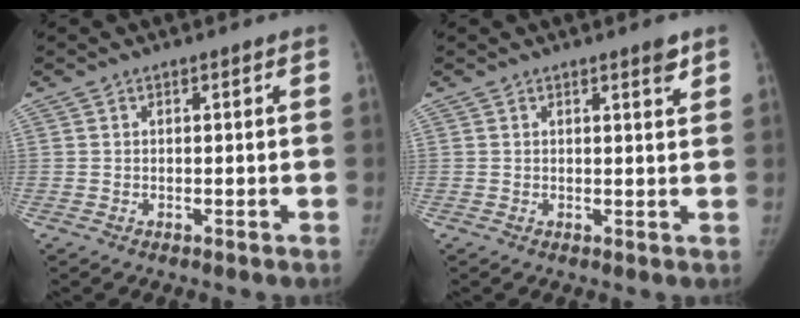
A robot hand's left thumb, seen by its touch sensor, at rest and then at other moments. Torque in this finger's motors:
{"motor_torque": [0.70, 0.57, 0.43, -0.13, 0.07]}